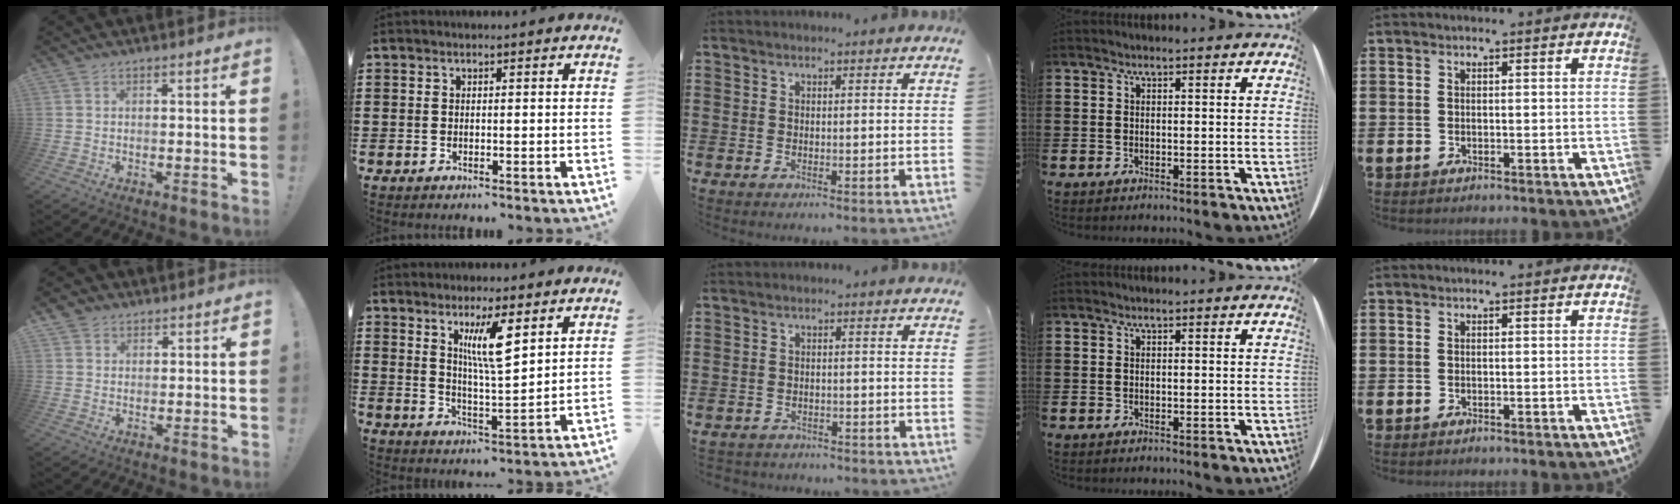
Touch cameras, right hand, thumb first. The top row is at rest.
{"thumb": {"total": 3.1, "force": [2.1, 2.3, 0.4], "torque": [0.001, -0.008, 0.037]}, "index": {"total": 7.4, "force": [3.6, 1.3, 6.4], "torque": [-0.117, -0.004, 0.056]}, "middle": {"total": 1.6, "force": [-1.5, 0.2, -0.2], "torque": [-0.004, -0.001, -0.035]}}